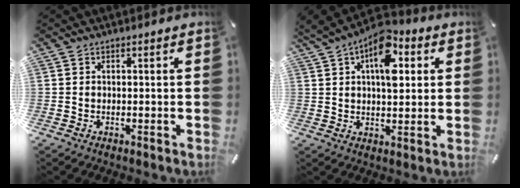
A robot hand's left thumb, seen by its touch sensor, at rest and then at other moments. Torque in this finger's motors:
{"motor_torque": [1.95, 2.26, 1.37, -1.39, 0.47]}